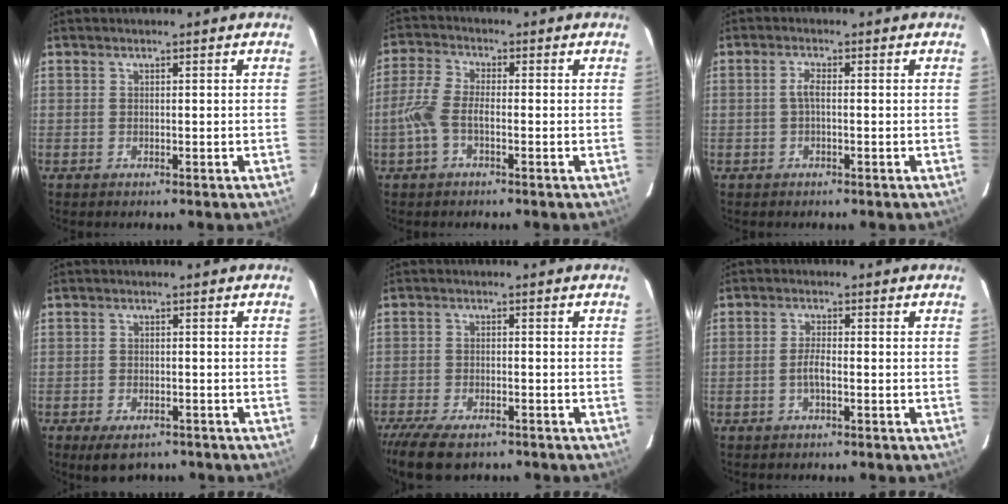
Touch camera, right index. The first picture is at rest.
{"total": 5.7, "force": [-1.8, 2.4, 4.9], "torque": [-0.119, 0.010, -0.039]}
{"total": 1.7, "force": [-0.3, 0.4, 1.6], "torque": [-0.034, 0.006, -0.008]}
{"total": 5.7, "force": [-4.1, 2.7, 2.9], "torque": [-0.060, -0.012, -0.059]}
{"total": 9.4, "force": [-7.4, 3.4, 4.7], "torque": [-0.119, -0.029, -0.133]}
{"total": 2.3, "force": [-0.9, 0.4, 2.1], "torque": [-0.043, 0.003, -0.018]}